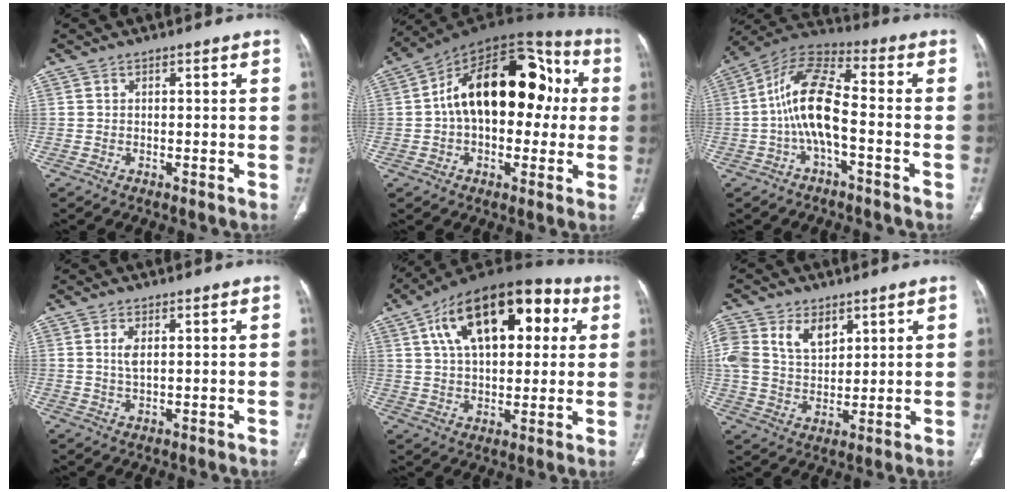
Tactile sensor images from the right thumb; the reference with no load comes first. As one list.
[{"total": 23.4, "force": [2.3, 13.9, 18.7], "torque": [-0.253, 0.050, 0.024]}, {"total": 12.3, "force": [-2.2, 4.5, 11.3], "torque": [-0.226, 0.044, -0.049]}, {"total": 2.4, "force": [0.7, 0.9, 2.1], "torque": [-0.045, -0.005, 0.018]}, {"total": 23.4, "force": [7.5, 12.4, 18.3], "torque": [-0.265, 0.018, 0.111]}, {"total": 12.4, "force": [5.3, 8.6, 7.1], "torque": [-0.139, -0.010, 0.109]}]